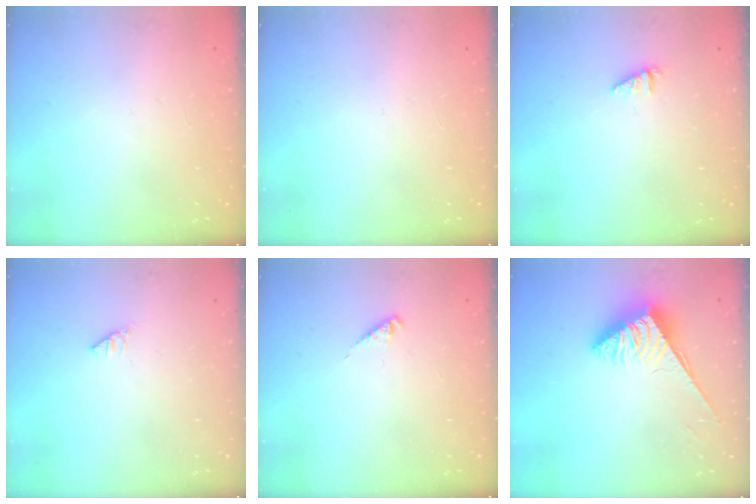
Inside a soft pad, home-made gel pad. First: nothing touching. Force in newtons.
{"total": 0.0}
{"total": 1.2, "press": 1.2, "slide": 0.2}
{"total": 0.0}
{"total": 2.3, "press": 2.3, "slide": 0.4}
{"total": 3.8, "press": 3.8, "slide": 0.6}